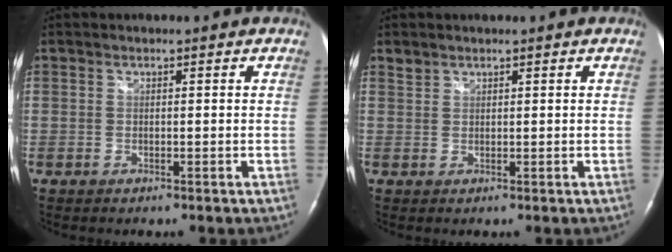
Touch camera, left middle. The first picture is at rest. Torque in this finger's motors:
{"motor_torque": [0.04, -0.02, 0.02, 0.00]}